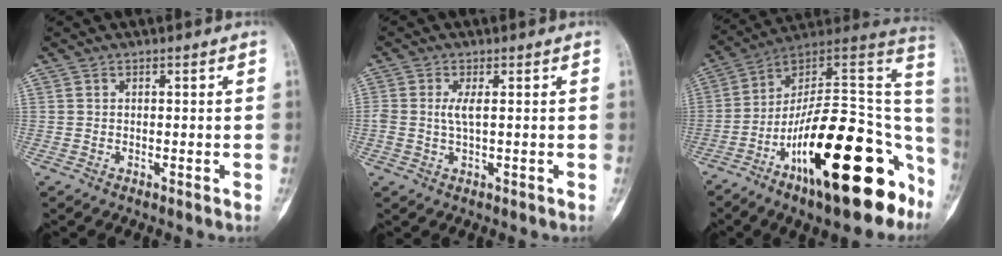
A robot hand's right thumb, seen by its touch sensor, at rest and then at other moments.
{"total": 2.3, "force": [0.2, 0.5, 2.2], "torque": [-0.062, 0.001, 0.007]}
{"total": 27.8, "force": [-12.2, 10.3, 22.8], "torque": [-0.279, 0.088, -0.190]}